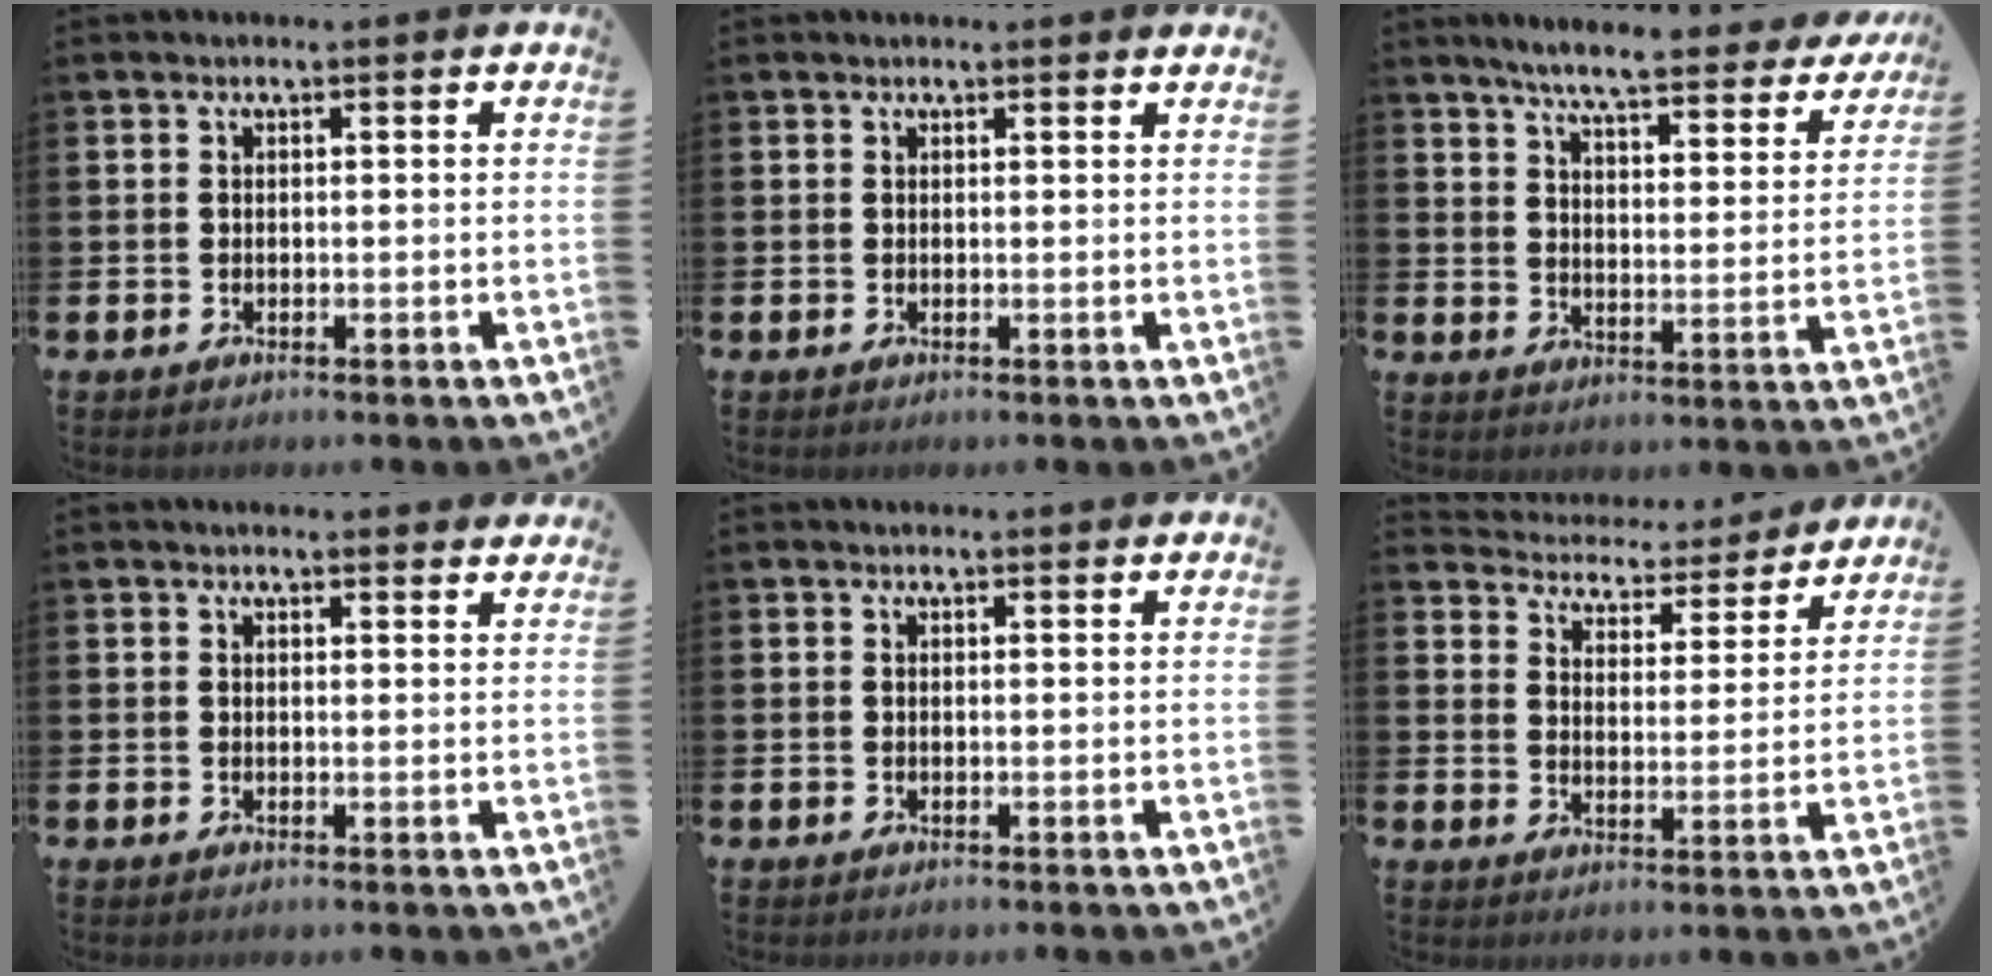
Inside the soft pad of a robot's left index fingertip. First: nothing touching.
{"total": 0.6, "force": [0.6, 0.0, 0.1], "torque": [0.012, -0.006, 0.009]}
{"total": 6.8, "force": [6.2, 0.4, 2.6], "torque": [-0.057, -0.046, 0.101]}
{"total": 1.6, "force": [1.6, 0.2, 0.0], "torque": [0.012, -0.010, 0.027]}
{"total": 0.6, "force": [0.6, 0.1, 0.2], "torque": [0.007, -0.004, 0.008]}
{"total": 4.3, "force": [4.2, 1.1, 0.0], "torque": [-0.021, -0.041, 0.066]}